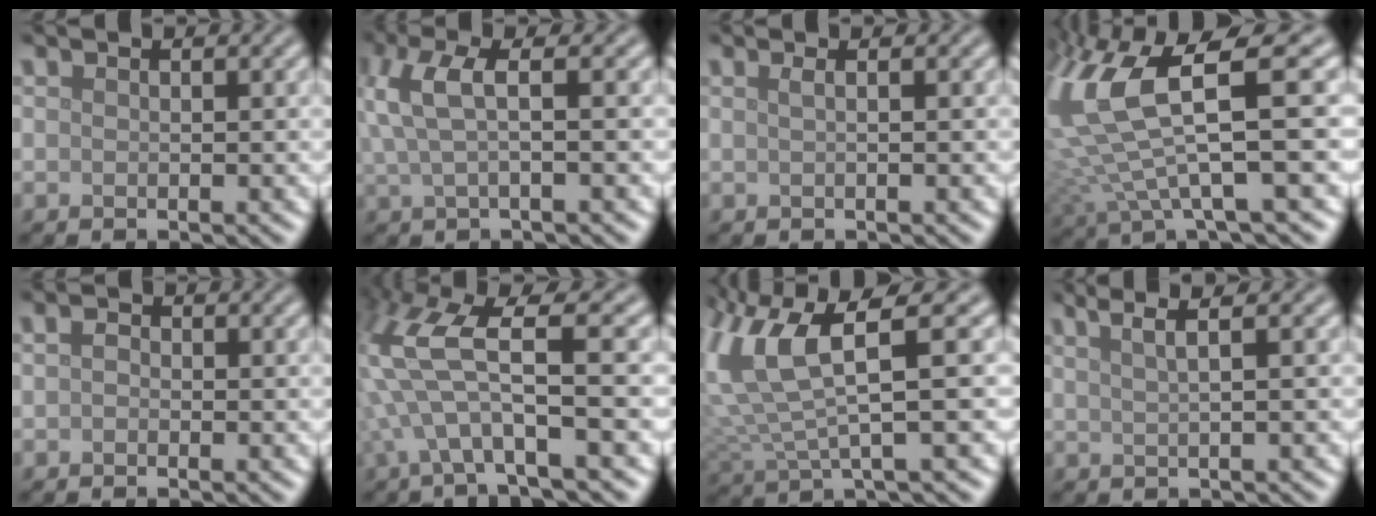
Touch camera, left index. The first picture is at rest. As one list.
[{"total": 4.0, "force": [0.8, 1.3, 3.7], "torque": [-0.083, 0.010, 0.013]}, {"total": 1.3, "force": [0.3, 0.6, 1.1], "torque": [-0.012, 0.000, -0.004]}, {"total": 9.9, "force": [2.7, 2.9, 9.1], "torque": [-0.205, 0.000, 0.049]}, {"total": 0.9, "force": [-0.1, 0.7, 0.5], "torque": [-0.012, 0.000, -0.006]}, {"total": 7.7, "force": [0.4, 1.8, 7.4], "torque": [-0.171, 0.014, 0.003]}, {"total": 7.5, "force": [2.6, 2.2, 6.7], "torque": [-0.160, 0.002, 0.049]}, {"total": 4.4, "force": [2.5, 1.8, 3.2], "torque": [-0.026, 0.028, 0.004]}]